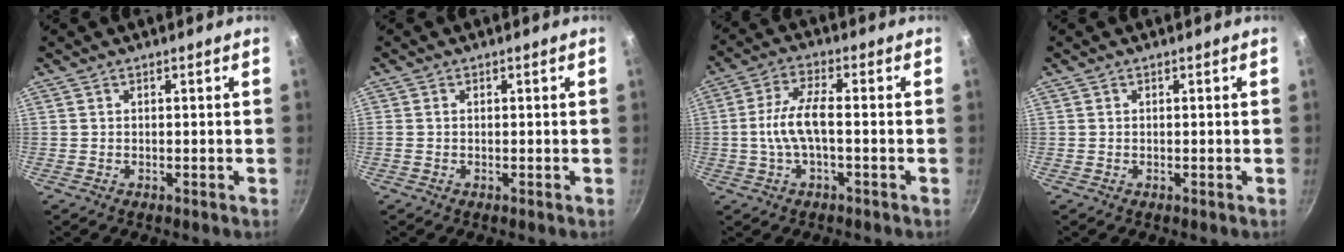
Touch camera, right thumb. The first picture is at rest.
{"total": 0.6, "force": [0.0, 0.5, 0.3], "torque": [-0.009, 0.003, -0.001]}
{"total": 7.8, "force": [-1.1, 2.8, 7.1], "torque": [-0.150, 0.024, -0.028]}
{"total": 0.0}